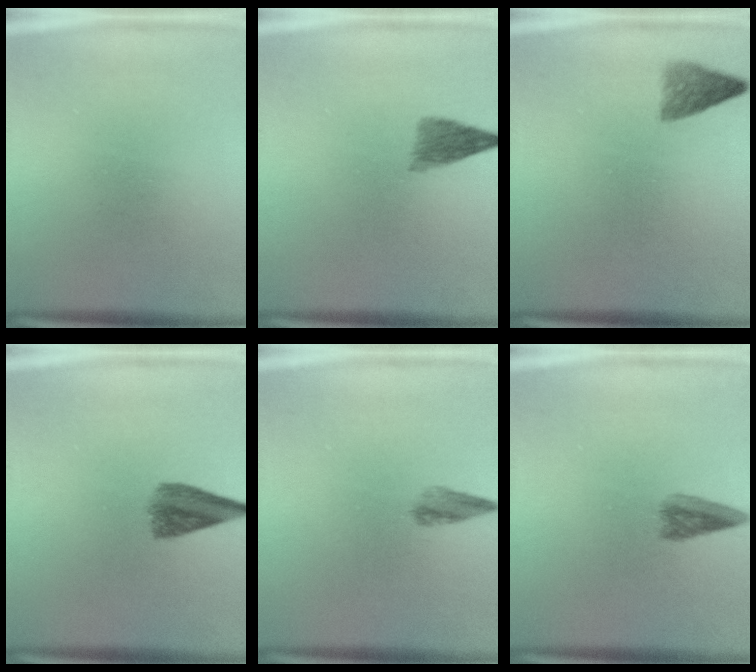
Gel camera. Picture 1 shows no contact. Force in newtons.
{"total": 3.2}
{"total": 2.6}
{"total": 5.3}
{"total": 2.0}
{"total": 3.0}